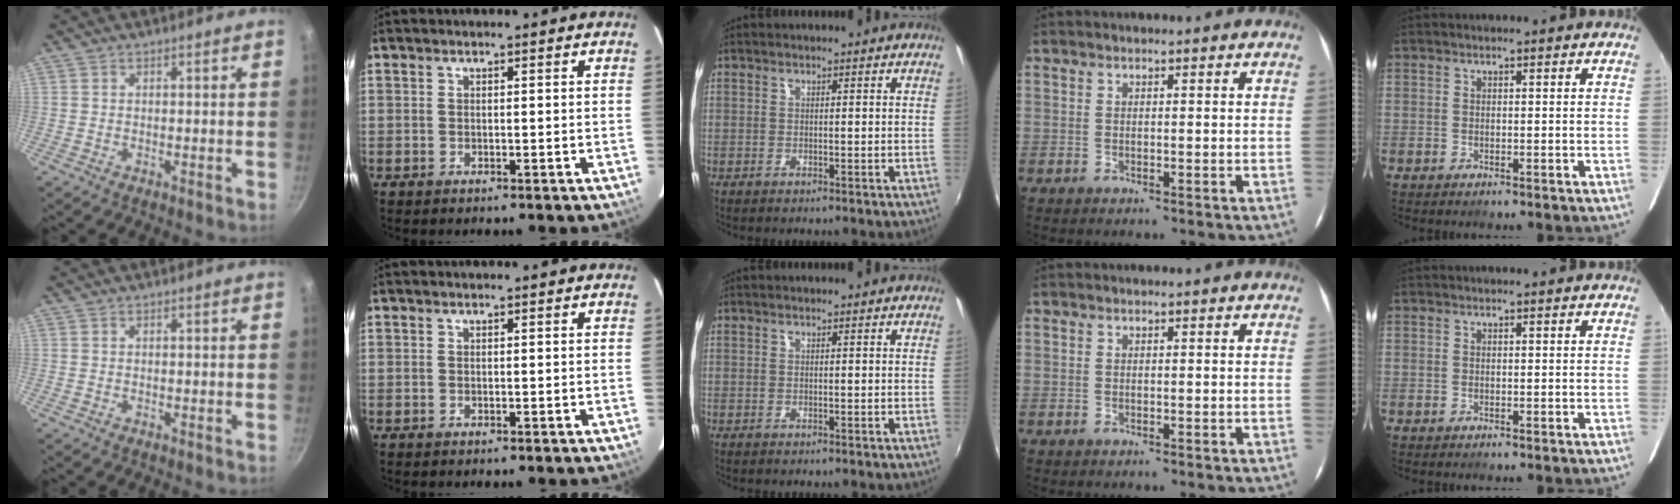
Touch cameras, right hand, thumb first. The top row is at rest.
{}